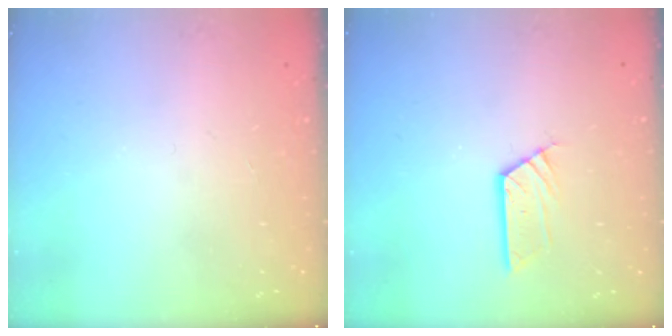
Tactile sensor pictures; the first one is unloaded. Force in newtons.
{"total": 5.3, "press": 5.3, "slide": 0.1}